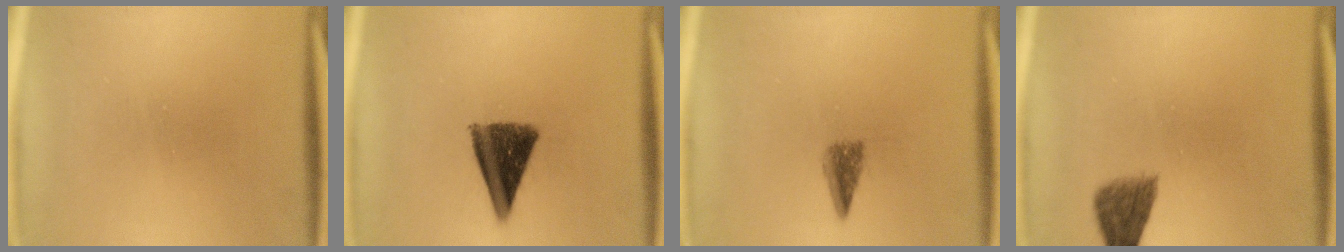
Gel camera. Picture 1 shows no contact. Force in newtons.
{"total": 10.6}
{"total": 2.7}
{"total": 3.7}